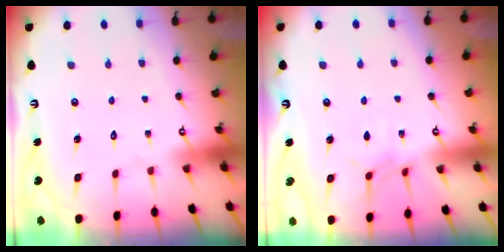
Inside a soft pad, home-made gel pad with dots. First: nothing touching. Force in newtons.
{"total": 3.3, "press": 3.3, "slide": 0.2}